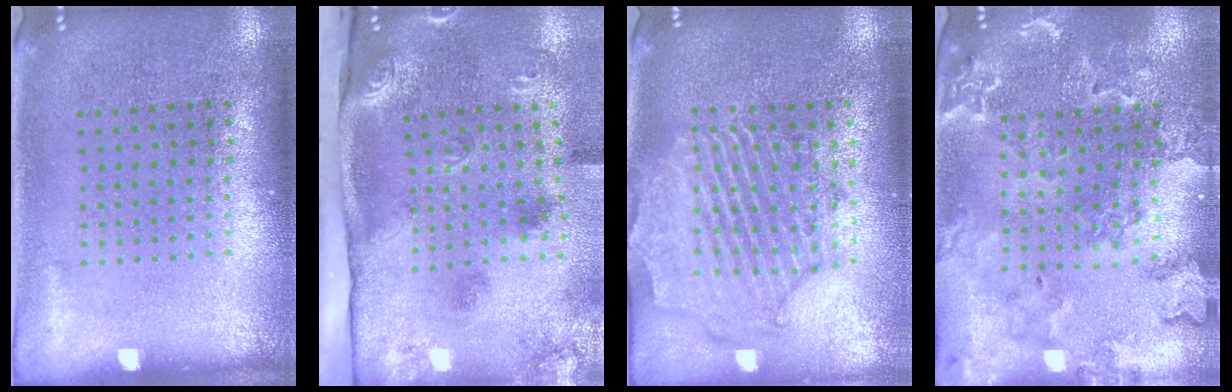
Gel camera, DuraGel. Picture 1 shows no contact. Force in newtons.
{"total": 3.4, "press": 2.1, "slide": 2.6}
{"total": 2.4, "press": 2.2, "slide": 0.8}
{"total": 1.9, "press": 1.9, "slide": 0.3}